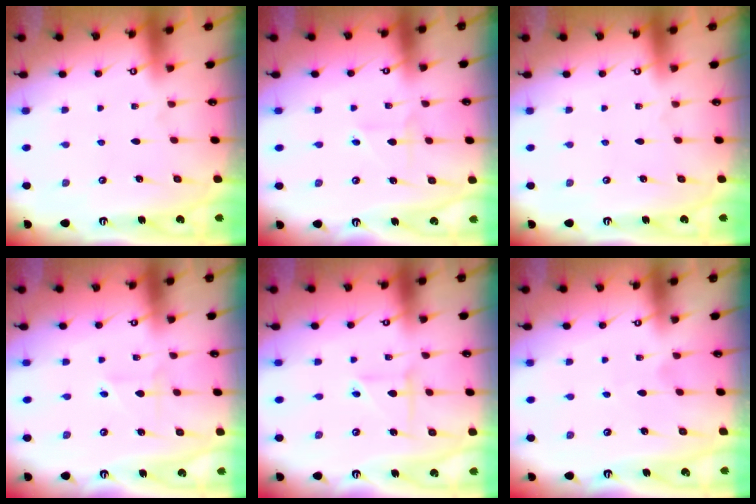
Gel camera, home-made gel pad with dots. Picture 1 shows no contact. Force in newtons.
{"total": 2.6, "press": 2.5, "slide": 0.9}
{"total": 0.0}
{"total": 2.0, "press": 1.9, "slide": 0.5}
{"total": 3.1, "press": 3.1, "slide": 0.3}
{"total": 2.0, "press": 2.0, "slide": 0.2}